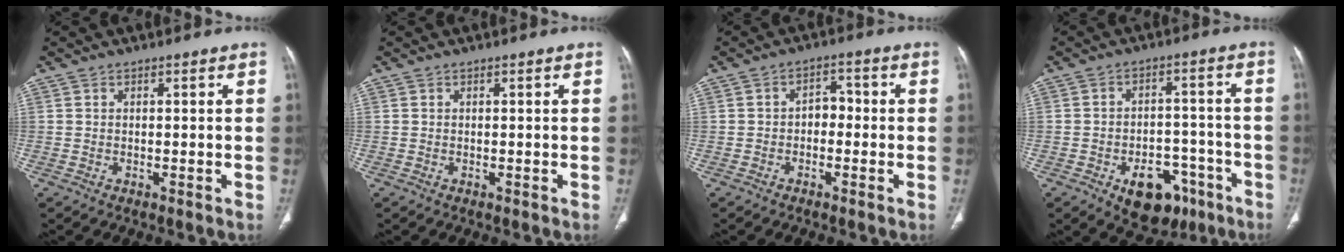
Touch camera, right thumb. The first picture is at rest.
{"total": 0.0}
{"total": 3.5, "force": [-0.8, 2.5, 2.3], "torque": [-0.020, 0.021, -0.022]}
{"total": 12.1, "force": [-6.4, 7.7, 6.9], "torque": [-0.058, 0.042, -0.081]}